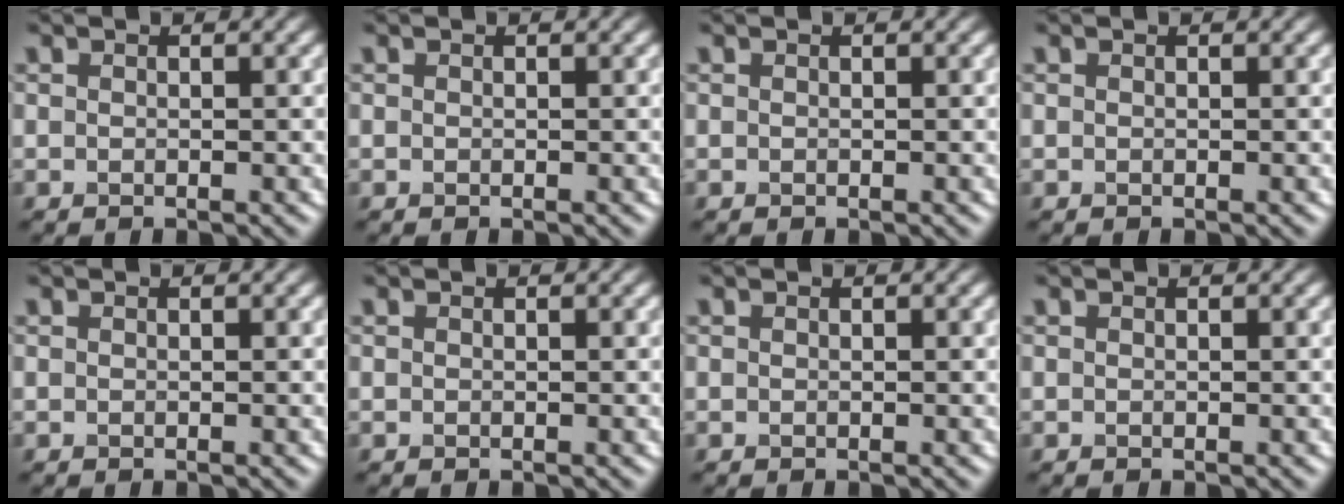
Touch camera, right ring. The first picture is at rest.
{"total": 0.0}
{"total": 0.0}
{"total": 0.0}
{"total": 0.0}
{"total": 0.0}
{"total": 0.0}
{"total": 0.0}